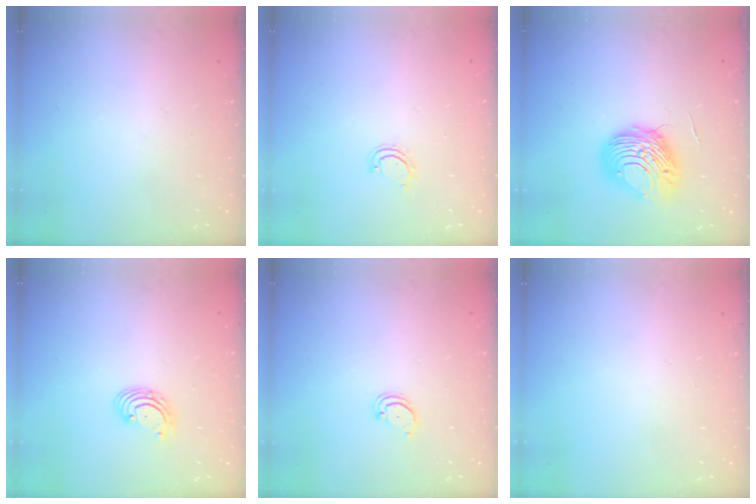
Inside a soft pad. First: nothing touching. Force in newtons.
{"total": 3.3, "press": 3.3, "slide": 0.2}
{"total": 9.6, "press": 9.6, "slide": 0.8}
{"total": 2.9, "press": 2.9, "slide": 0.1}
{"total": 1.4, "press": 1.3, "slide": 0.1}
{"total": 0.0}